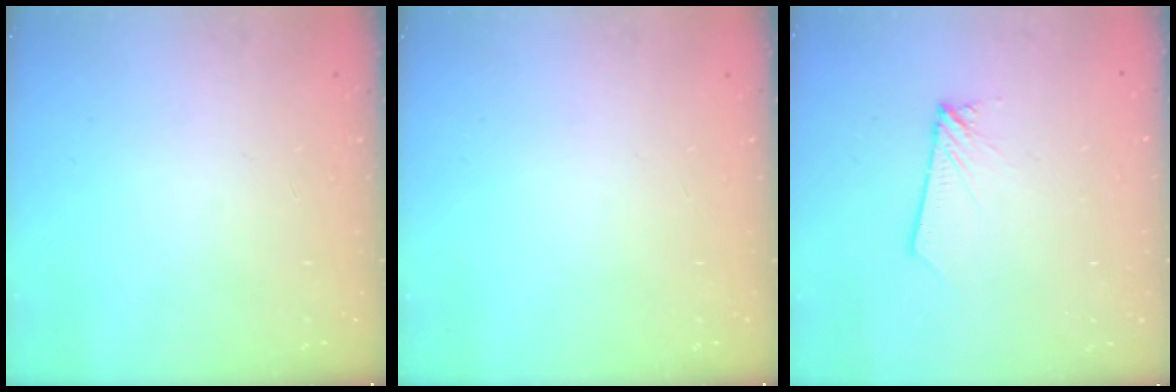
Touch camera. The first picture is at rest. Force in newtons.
{"total": 0.0}
{"total": 1.9, "press": 1.9, "slide": 0.2}